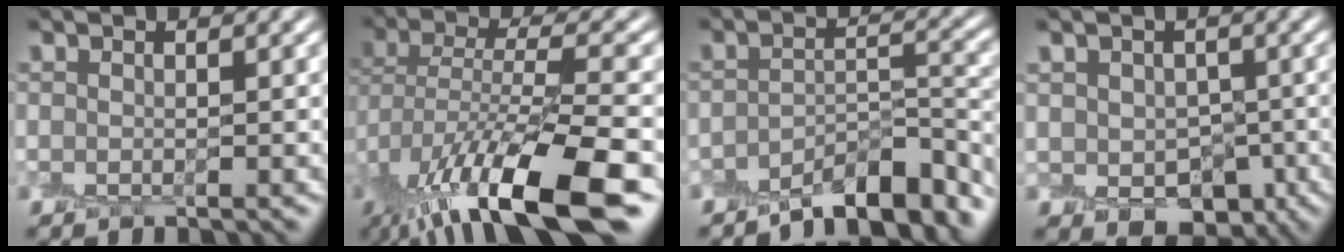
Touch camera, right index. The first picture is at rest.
{"total": 12.4, "force": [-7.2, 3.6, 9.4], "torque": [-0.187, -0.003, -0.112]}
{"total": 5.9, "force": [-5.1, 1.6, 2.6], "torque": [-0.031, 0.007, -0.083]}
{"total": 4.4, "force": [-0.8, 3.8, 2.0], "torque": [-0.021, -0.010, -0.004]}